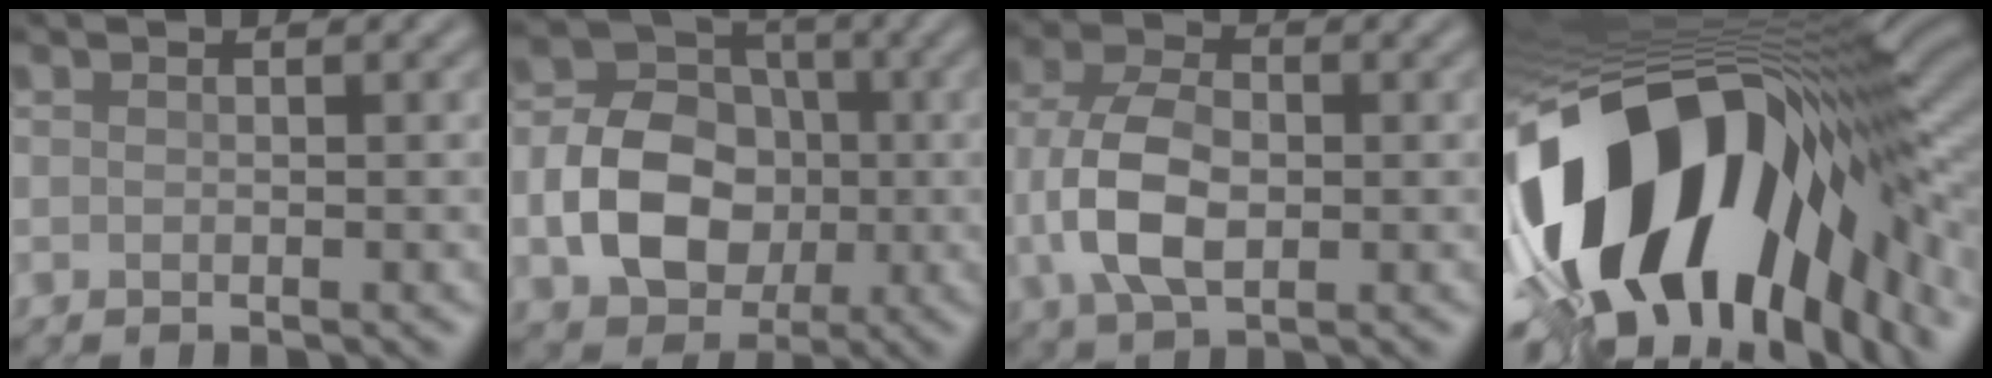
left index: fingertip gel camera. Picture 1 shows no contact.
{"total": 8.5, "force": [-1.7, 6.4, 5.3], "torque": [-0.095, 0.002, -0.035]}
{"total": 6.8, "force": [-1.0, 4.1, 5.4], "torque": [-0.124, 0.008, -0.022]}
{"total": 18.4, "force": [-4.4, 9.5, 15.1], "torque": [-0.273, -0.027, -0.064]}